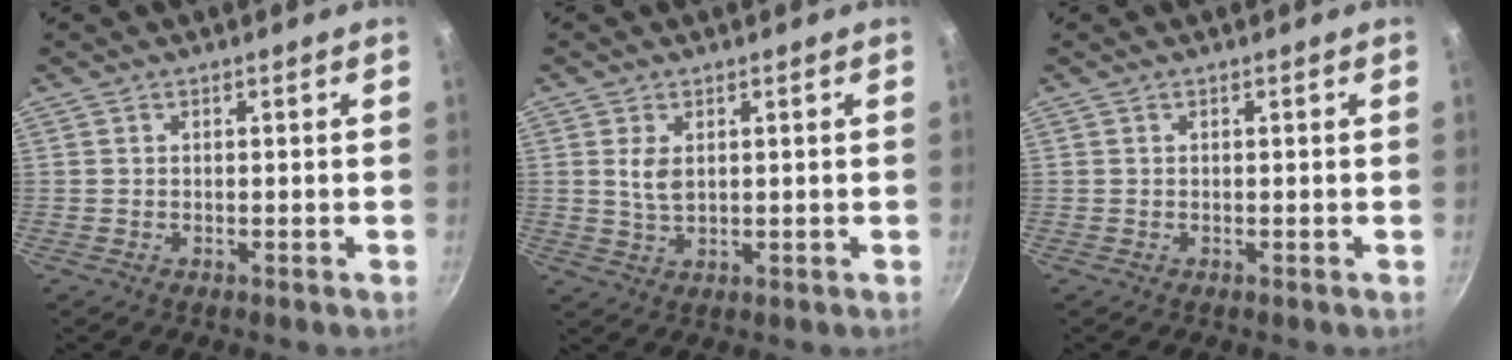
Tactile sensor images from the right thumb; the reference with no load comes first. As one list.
[{"total": 3.7, "force": [1.0, 2.1, 2.9], "torque": [-0.051, -0.008, 0.022]}, {"total": 0.0}]